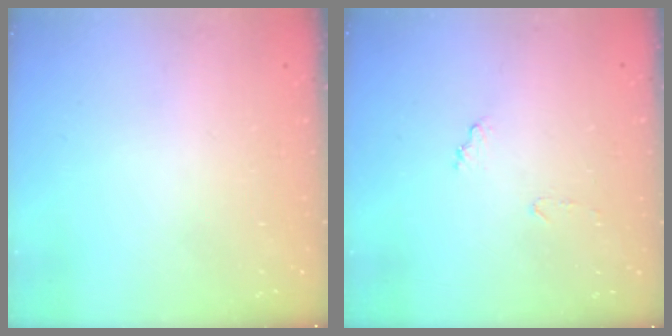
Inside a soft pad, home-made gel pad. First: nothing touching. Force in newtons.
{"total": 7.1, "press": 7.1, "slide": 0.5}